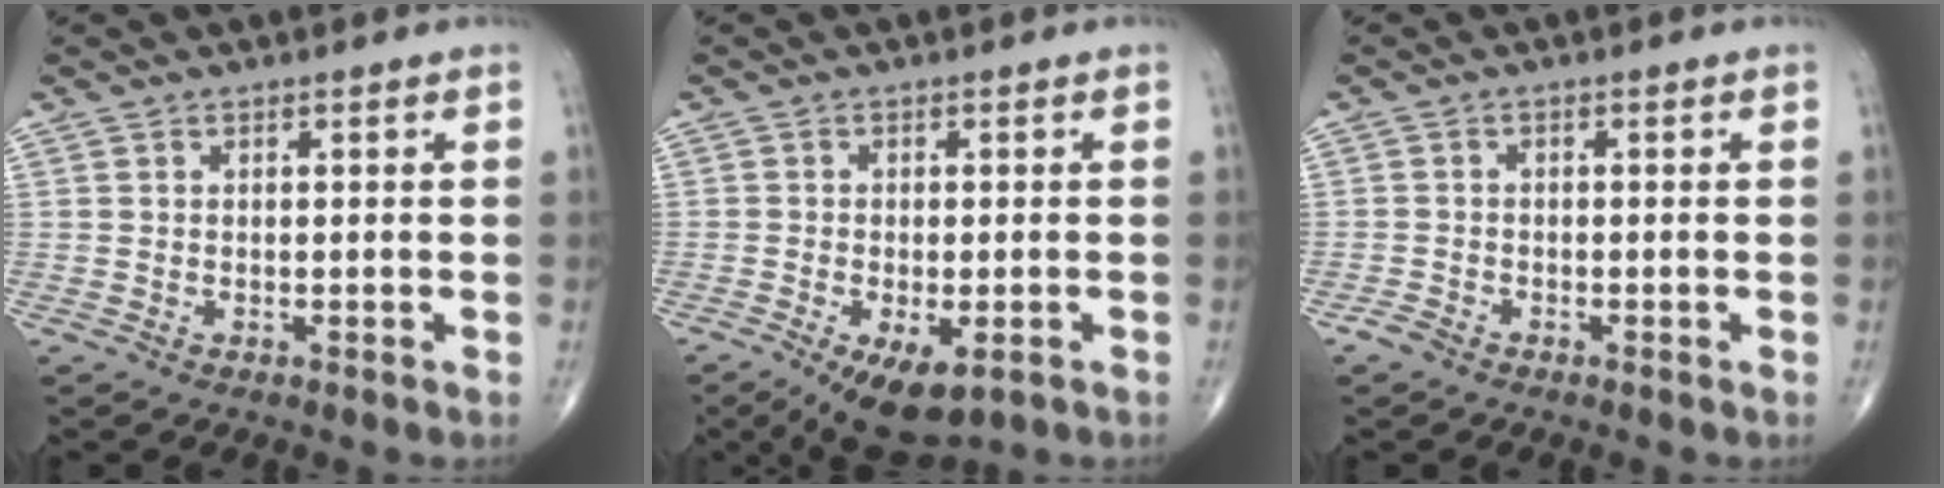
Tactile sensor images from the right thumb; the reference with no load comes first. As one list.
[{"total": 9.0, "force": [-4.4, 4.1, 6.7], "torque": [-0.103, -0.005, -0.064]}, {"total": 1.6, "force": [-1.3, 0.8, 0.5], "torque": [-0.014, 0.001, -0.028]}]